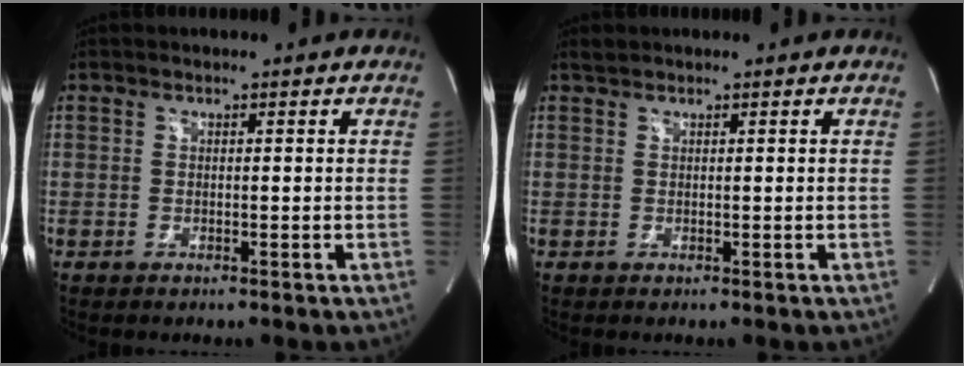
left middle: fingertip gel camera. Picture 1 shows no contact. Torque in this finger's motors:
{"motor_torque": [0.09, 0.03, -0.09, 0.00]}